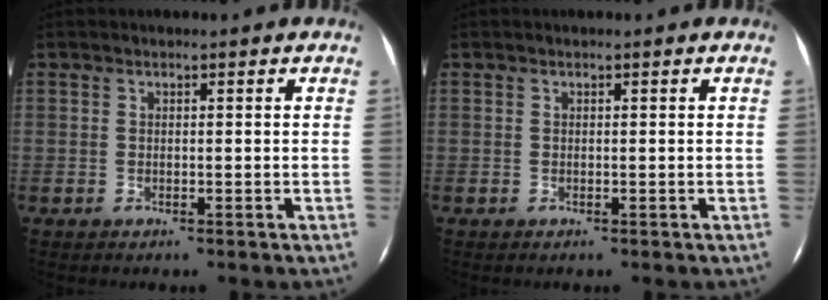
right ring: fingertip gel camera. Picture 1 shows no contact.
{"total": 0.0}